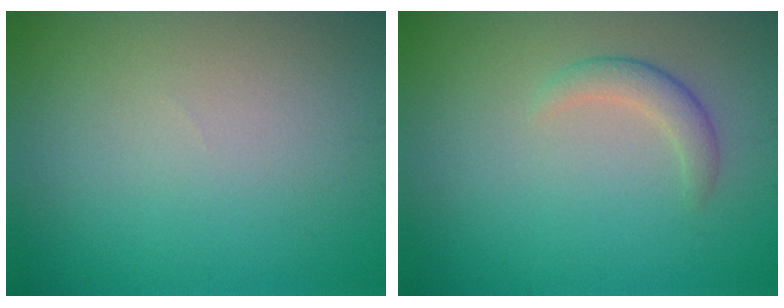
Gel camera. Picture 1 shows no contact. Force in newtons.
{"total": 1.8, "press": 1.8, "slide": 0.1}